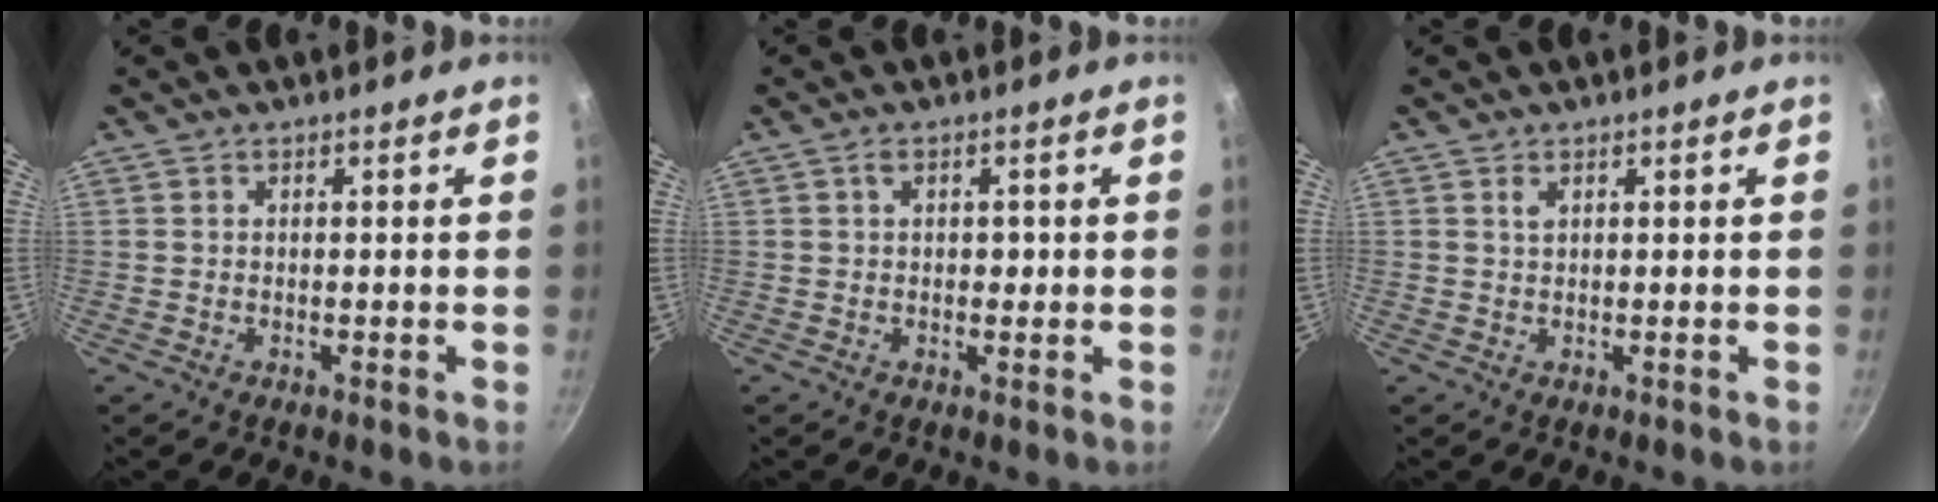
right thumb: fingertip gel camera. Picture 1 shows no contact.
{"total": 2.2, "force": [0.1, 1.3, 1.7], "torque": [-0.018, 0.002, 0.002]}
{"total": 0.9, "force": [0.5, 0.4, 0.6], "torque": [-0.011, -0.001, 0.011]}